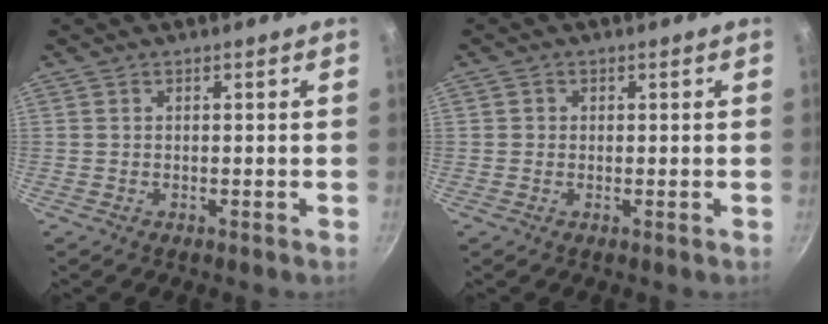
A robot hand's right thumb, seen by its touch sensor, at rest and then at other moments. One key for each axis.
{"total": 1.1, "fx": 0.0, "fy": 1.0, "fz": 0.2, "tx": 0.002, "ty": 0.000, "tz": -0.003}